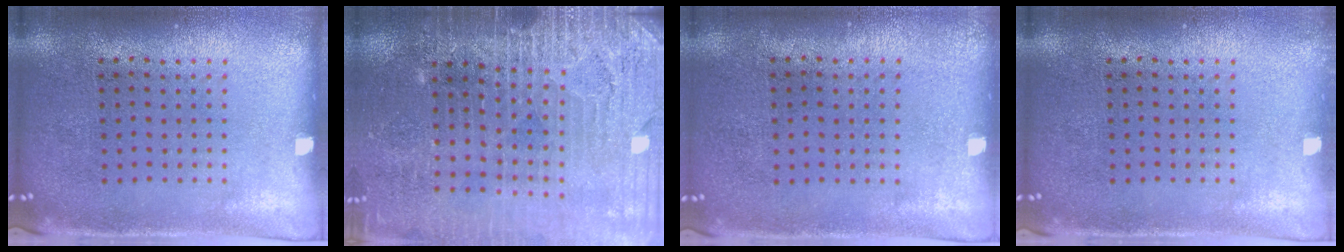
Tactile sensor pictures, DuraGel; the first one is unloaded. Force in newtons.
{"total": 3.2, "press": 3.2, "slide": 0.3}
{"total": 0.0}
{"total": 0.5, "press": 0.5, "slide": 0.2}